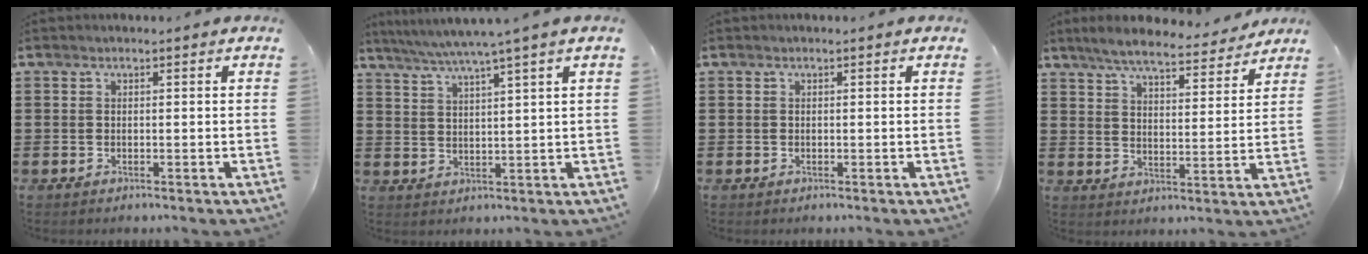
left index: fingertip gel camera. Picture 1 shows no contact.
{"total": 4.8, "force": [3.7, -1.1, 2.8], "torque": [-0.064, -0.020, 0.062]}
{"total": 0.0}
{"total": 6.6, "force": [6.1, 0.5, 2.5], "torque": [-0.071, -0.026, 0.108]}